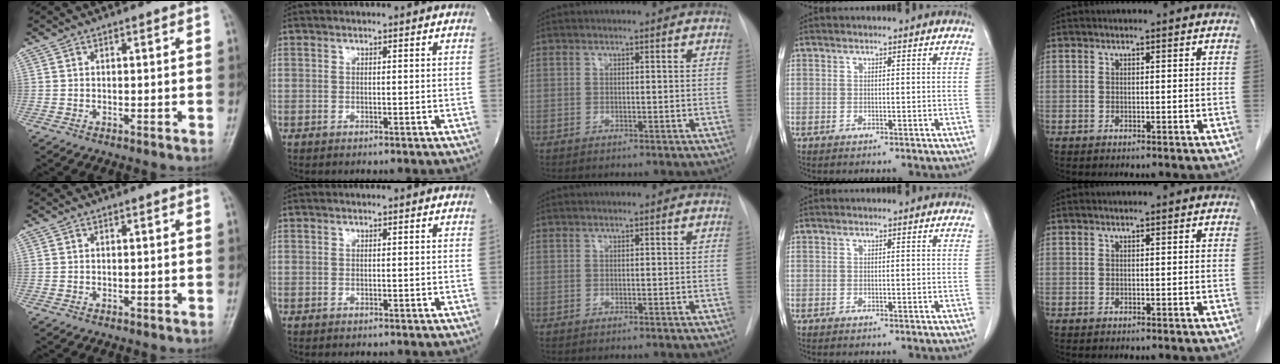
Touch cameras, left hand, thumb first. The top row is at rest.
{}